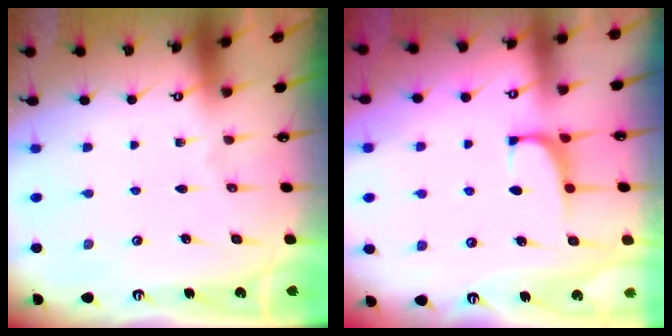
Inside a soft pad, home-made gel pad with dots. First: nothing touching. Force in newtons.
{"total": 1.4, "press": 1.3, "slide": 0.7}